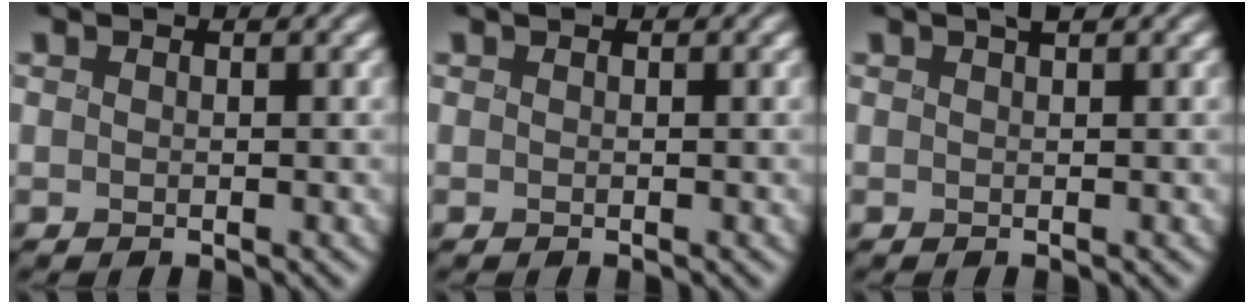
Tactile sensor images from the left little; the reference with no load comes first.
{"total": 0.0}
{"total": 0.9, "force": [0.4, 0.2, 0.7], "torque": [-0.006, 0.001, 0.004]}